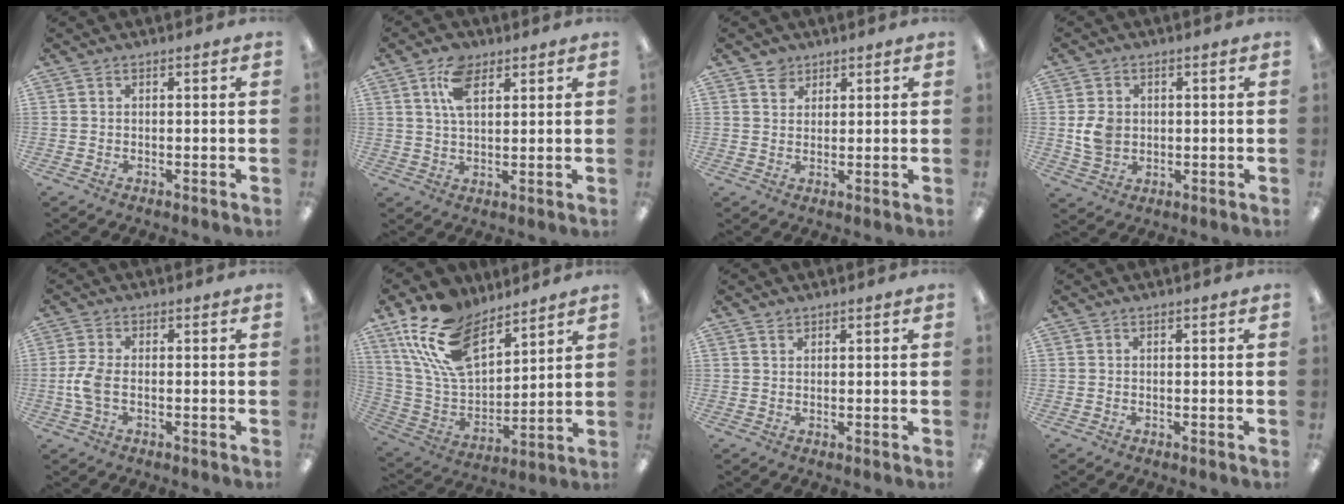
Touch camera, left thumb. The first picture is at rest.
{"total": 8.4, "force": [4.3, 4.6, 5.5], "torque": [-0.105, 0.002, 0.077]}
{"total": 3.5, "force": [2.3, 2.5, 0.3], "torque": [0.002, -0.004, 0.043]}
{"total": 6.0, "force": [0.4, 4.9, 3.4], "torque": [-0.057, 0.004, 0.009]}
{"total": 5.9, "force": [-0.7, 3.1, 5.0], "torque": [-0.117, -0.002, -0.018]}
{"total": 20.0, "force": [12.8, 10.6, 11.1], "torque": [-0.230, -0.057, 0.241]}
{"total": 1.1, "force": [0.9, 0.5, 0.3], "torque": [-0.007, -0.001, 0.018]}
{"total": 0.0}